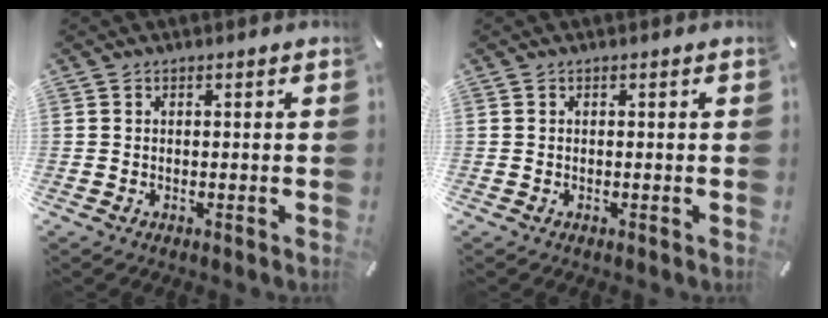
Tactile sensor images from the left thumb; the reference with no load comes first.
{"total": 0.0}